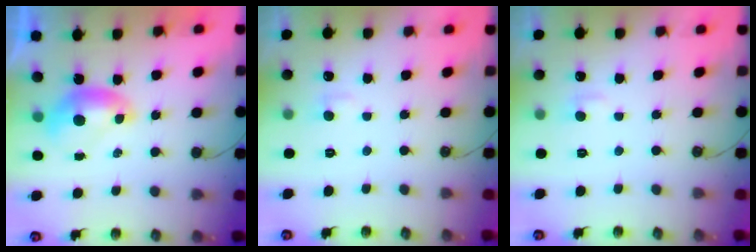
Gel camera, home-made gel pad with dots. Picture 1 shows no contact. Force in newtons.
{"total": 1.6, "press": 1.4, "slide": 0.6}
{"total": 1.7, "press": 1.6, "slide": 0.6}